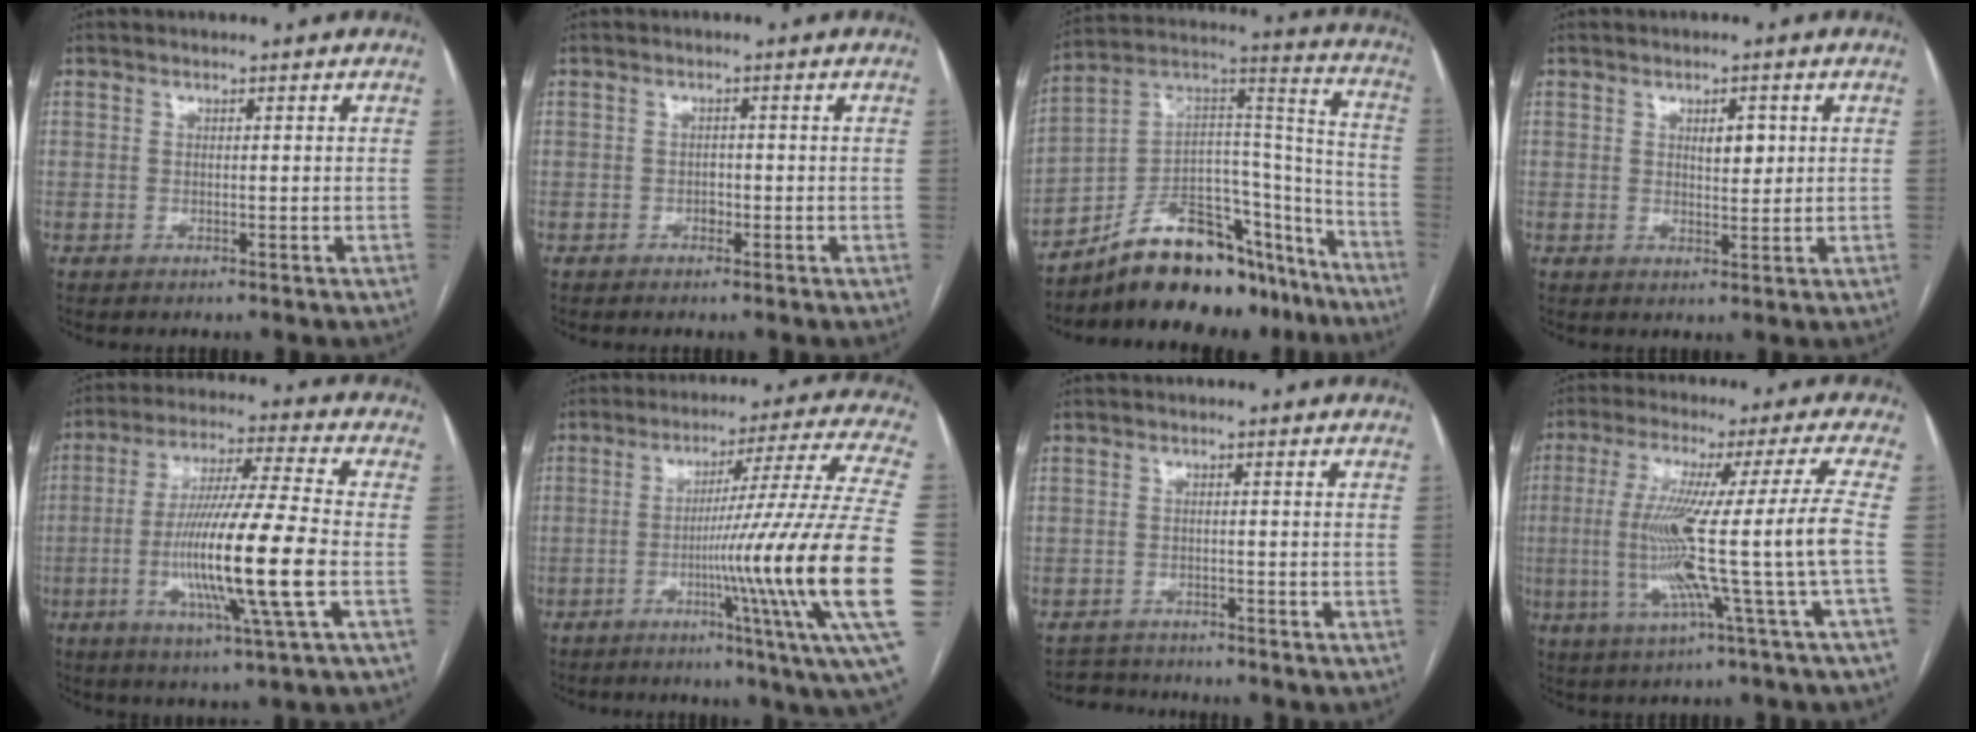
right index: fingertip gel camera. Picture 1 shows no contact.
{"total": 1.2, "force": [-0.7, 0.8, 0.5], "torque": [-0.006, 0.004, -0.011]}
{"total": 22.0, "force": [-17.4, 8.8, 10.1], "torque": [-0.137, 0.064, -0.274]}
{"total": 3.0, "force": [1.0, 1.4, 2.5], "torque": [-0.038, -0.001, 0.016]}
{"total": 16.1, "force": [-3.6, -0.4, 15.7], "torque": [-0.299, -0.013, -0.071]}
{"total": 24.3, "force": [-5.2, -2.0, 23.6], "torque": [-0.281, -0.009, -0.095]}
{"total": 2.9, "force": [-2.6, 0.6, -1.1], "torque": [0.019, -0.009, -0.043]}
{"total": 14.6, "force": [-2.5, -2.7, 14.1], "torque": [-0.260, -0.007, -0.043]}